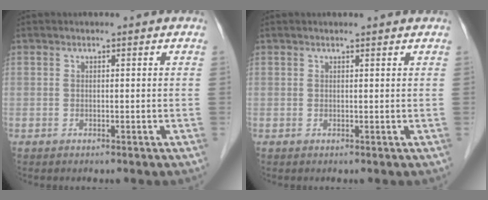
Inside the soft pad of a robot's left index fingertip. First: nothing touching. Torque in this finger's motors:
{"motor_torque": [0.00, -0.05, -0.02, 0.01]}